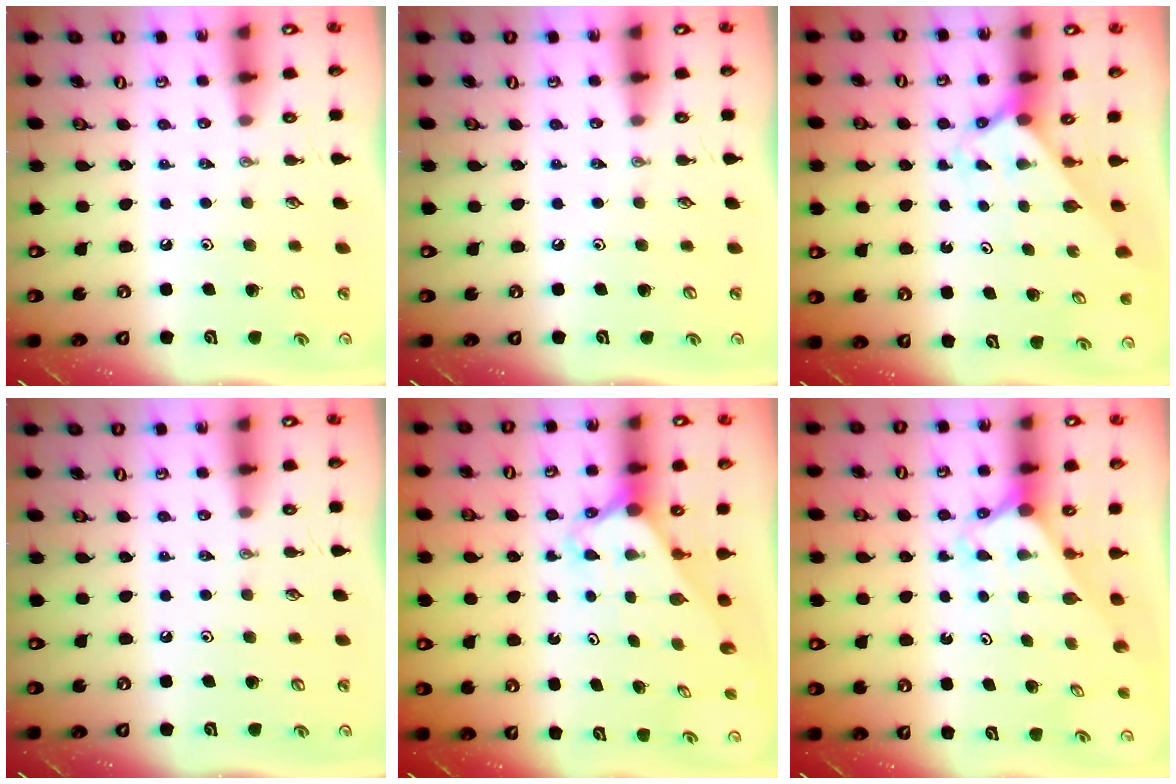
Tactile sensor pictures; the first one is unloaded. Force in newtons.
{"total": 0.0}
{"total": 2.1, "press": 2.1, "slide": 0.2}
{"total": 0.0}
{"total": 2.5, "press": 2.5, "slide": 0.1}
{"total": 2.4, "press": 2.4, "slide": 0.2}